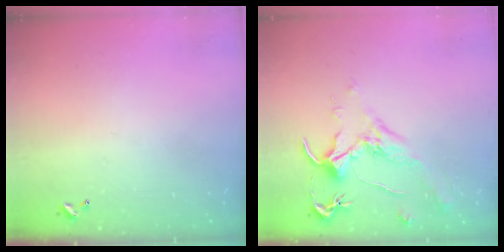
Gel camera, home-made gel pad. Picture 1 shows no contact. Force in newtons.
{"total": 1.9, "press": 1.9, "slide": 0.6}